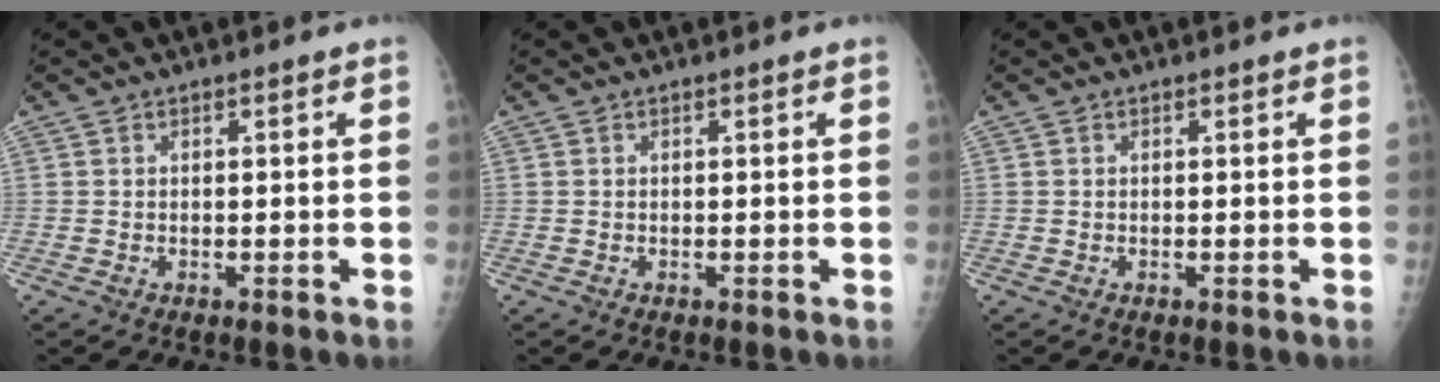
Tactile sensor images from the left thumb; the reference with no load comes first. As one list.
[{"total": 0.0}, {"total": 0.0}]